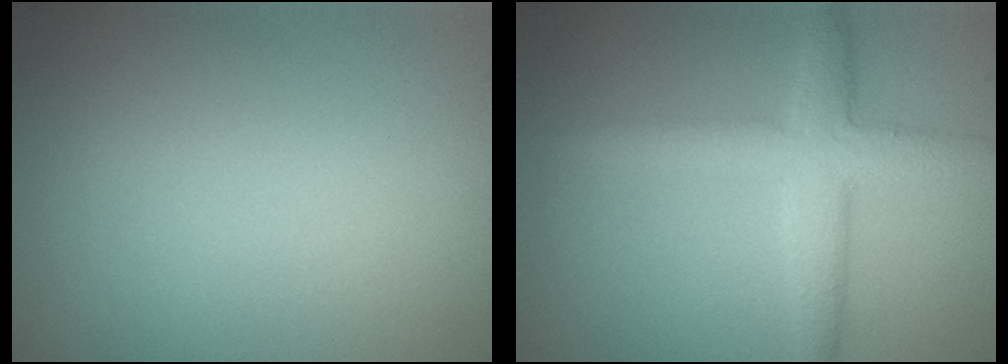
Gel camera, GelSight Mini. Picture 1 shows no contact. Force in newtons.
{"total": 4.1, "press": 4.1, "slide": 0.1}